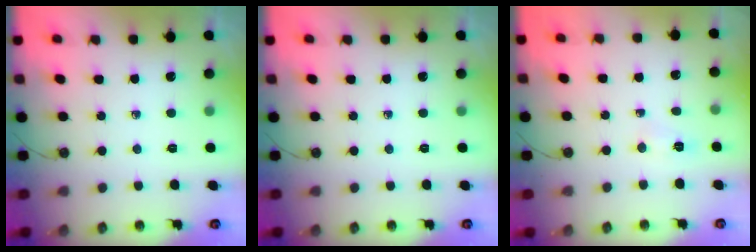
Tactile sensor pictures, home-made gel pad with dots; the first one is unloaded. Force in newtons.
{"total": 0.0}
{"total": 16.1, "press": 4.7, "slide": 15.4}